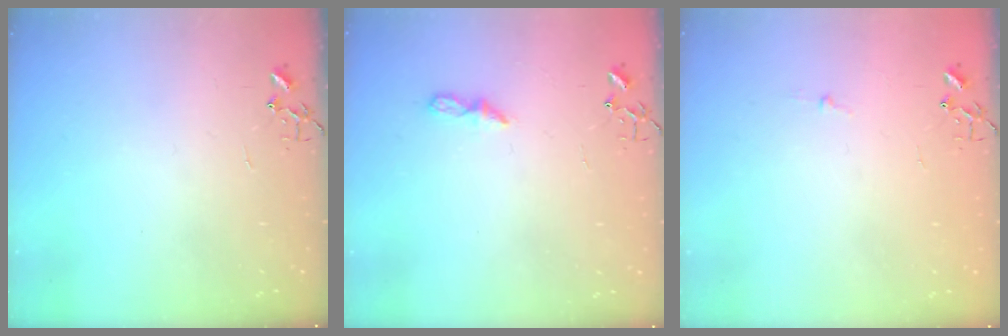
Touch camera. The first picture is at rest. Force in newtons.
{"total": 5.5, "press": 5.5, "slide": 0.5}
{"total": 2.7, "press": 2.7, "slide": 0.3}